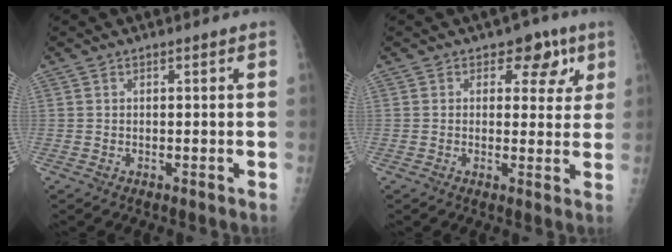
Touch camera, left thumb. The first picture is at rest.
{"total": 6.4, "force": [3.2, 4.2, 3.7], "torque": [-0.003, -0.008, 0.034]}